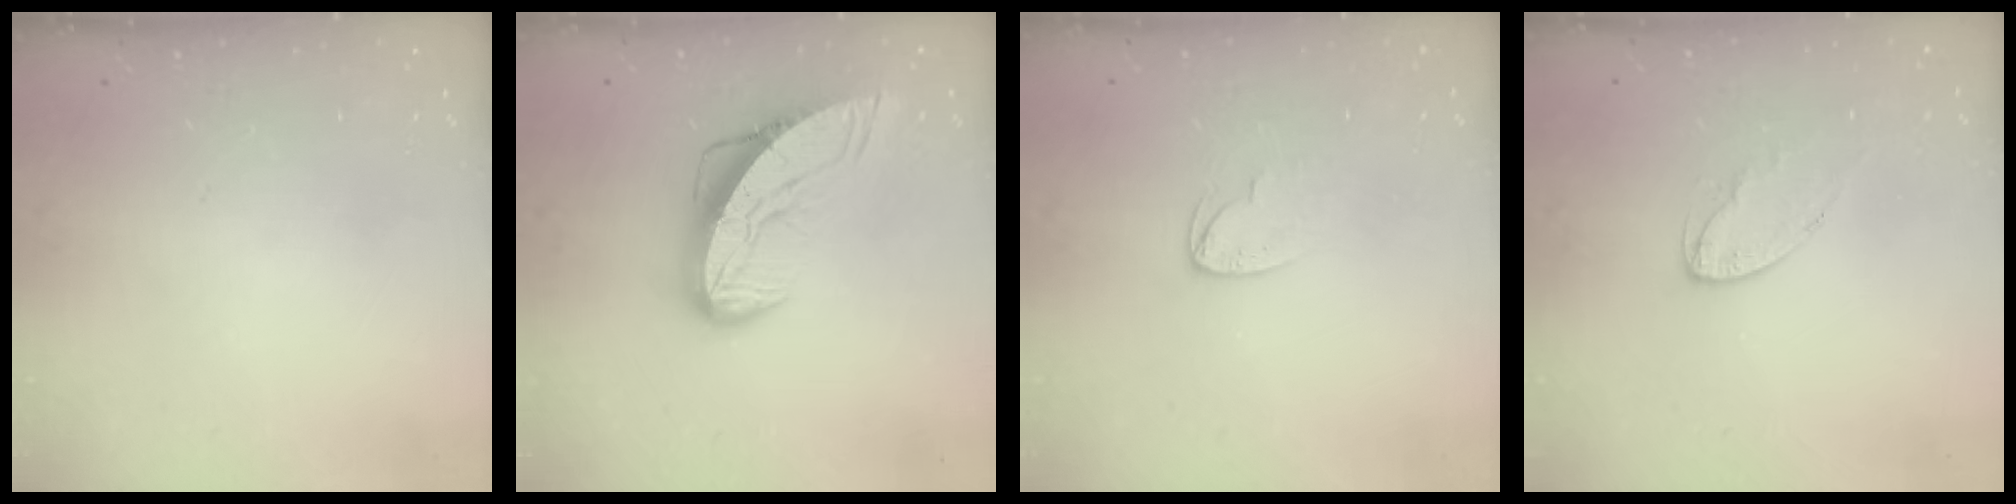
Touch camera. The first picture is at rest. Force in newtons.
{"total": 11.6, "press": 11.6, "slide": 1.0}
{"total": 6.3, "press": 6.2, "slide": 0.4}
{"total": 5.7, "press": 5.7, "slide": 0.5}